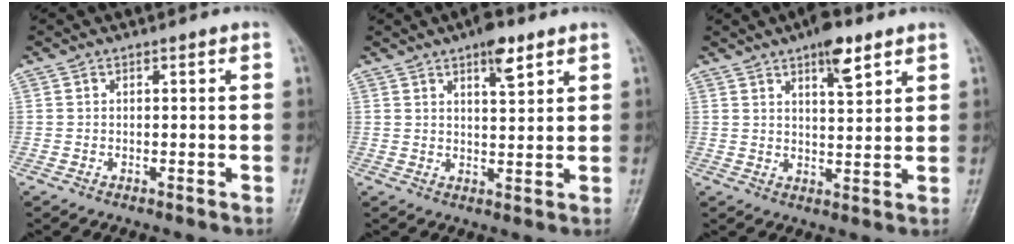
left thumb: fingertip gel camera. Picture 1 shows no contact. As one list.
[{"total": 5.6, "force": [3.4, 1.8, 3.9], "torque": [-0.051, -0.016, 0.051]}, {"total": 6.9, "force": [4.2, 2.2, 4.9], "torque": [-0.064, -0.021, 0.063]}]